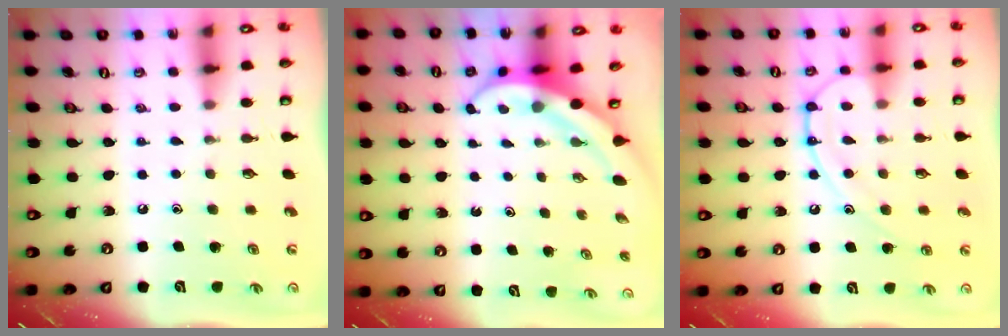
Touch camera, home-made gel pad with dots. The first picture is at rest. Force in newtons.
{"total": 4.5, "press": 4.5, "slide": 0.4}
{"total": 11.8, "press": 11.8, "slide": 1.3}